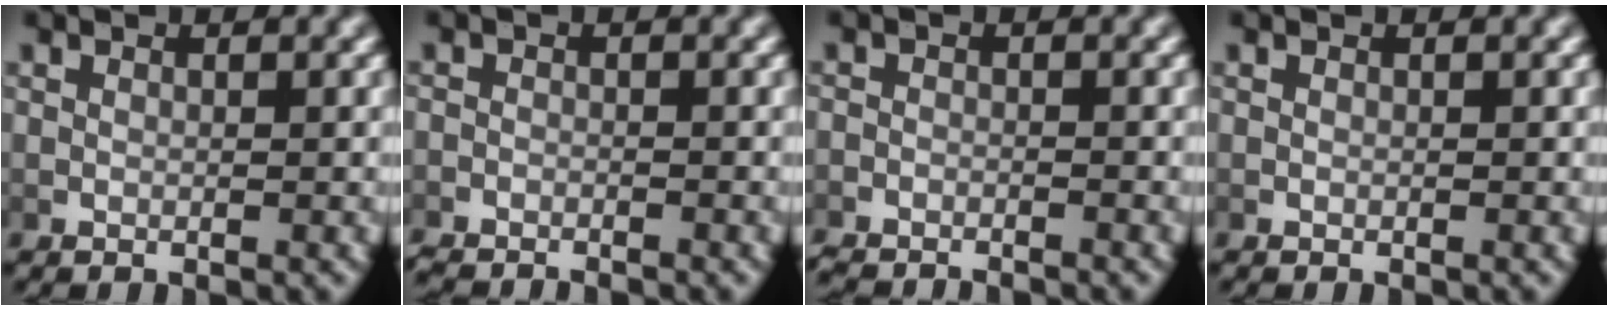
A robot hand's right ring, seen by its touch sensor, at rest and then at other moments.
{"total": 2.4, "force": [-2.3, 0.5, 0.1], "torque": [-0.002, -0.010, -0.038]}
{"total": 2.7, "force": [-2.7, 0.5, 0.1], "torque": [-0.002, -0.012, -0.043]}
{"total": 0.0}